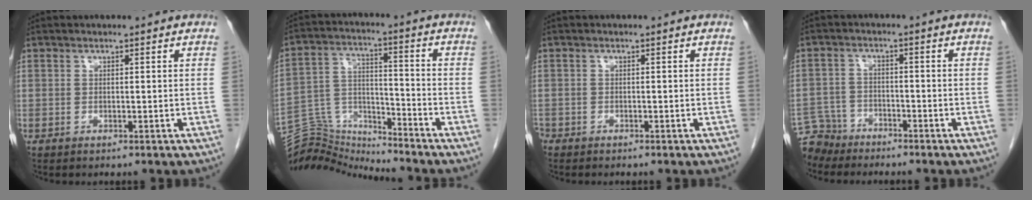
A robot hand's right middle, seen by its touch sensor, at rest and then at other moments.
{"total": 10.2, "force": [-10.2, -0.3, -1.0], "torque": [0.011, 0.051, -0.190]}
{"total": 1.2, "force": [-1.1, 0.6, 0.2], "torque": [-0.009, -0.001, -0.020]}
{"total": 5.0, "force": [-4.6, 1.8, -0.7], "torque": [0.016, -0.005, -0.088]}